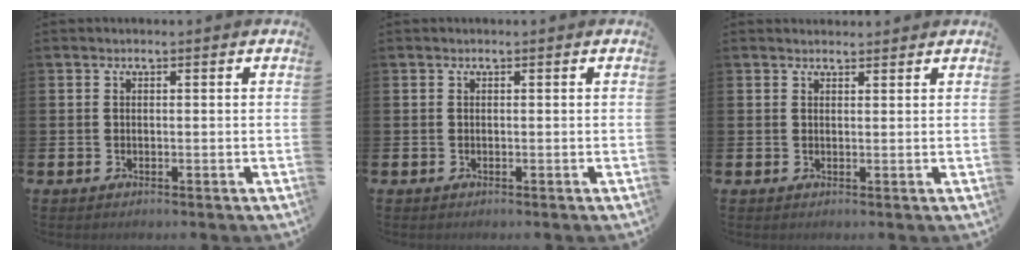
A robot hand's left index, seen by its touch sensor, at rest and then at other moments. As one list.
[{"total": 0.0}, {"total": 1.5, "force": [1.4, 0.4, -0.1], "torque": [0.012, -0.004, 0.024]}]